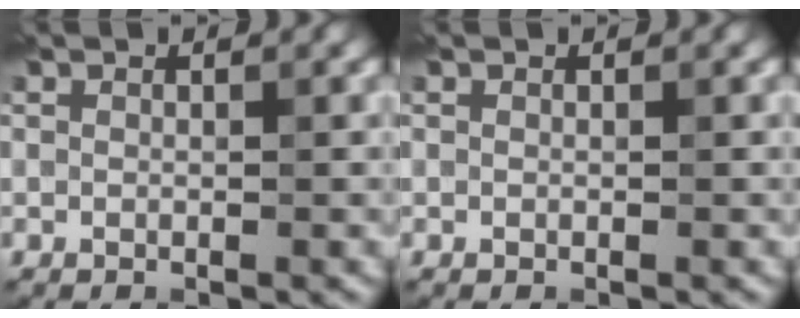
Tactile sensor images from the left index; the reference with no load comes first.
{"total": 0.0}